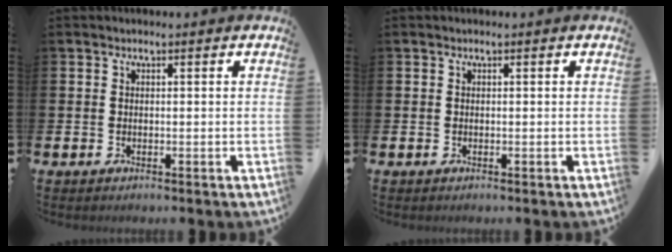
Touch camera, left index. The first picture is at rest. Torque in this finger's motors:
{"motor_torque": [-0.02, -0.02, 0.00, 0.00]}